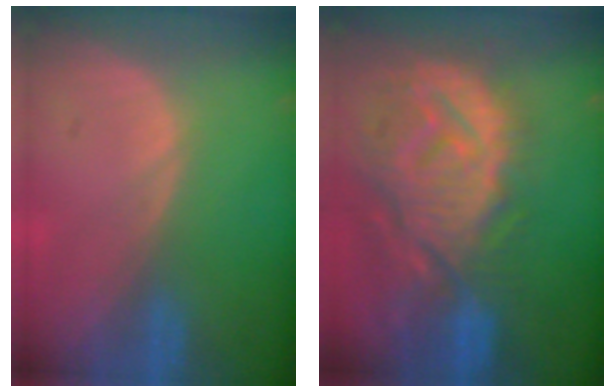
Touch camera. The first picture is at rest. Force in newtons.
{"total": 13.6, "press": 11.8, "slide": 6.7}